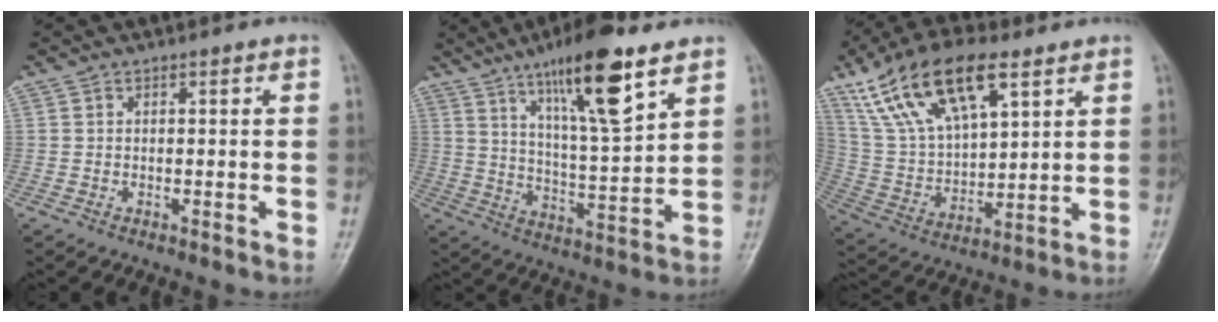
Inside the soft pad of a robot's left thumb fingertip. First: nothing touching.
{"total": 16.4, "force": [9.8, 3.3, 12.8], "torque": [-0.202, -0.049, 0.170]}
{"total": 19.7, "force": [10.8, 8.7, 14.0], "torque": [-0.244, -0.019, 0.209]}